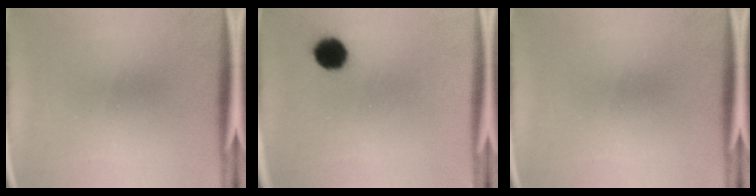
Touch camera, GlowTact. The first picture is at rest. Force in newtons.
{"total": 5.6}
{"total": 0.0}